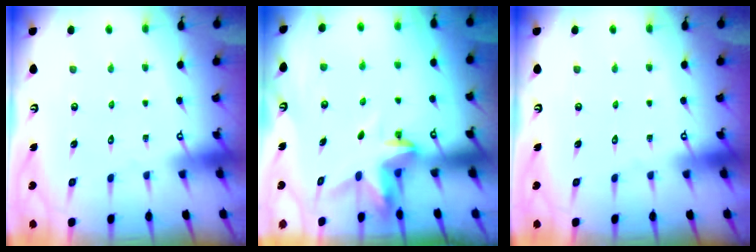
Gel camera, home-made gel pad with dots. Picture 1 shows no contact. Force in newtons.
{"total": 3.6, "press": 3.6, "slide": 0.3}
{"total": 0.0}